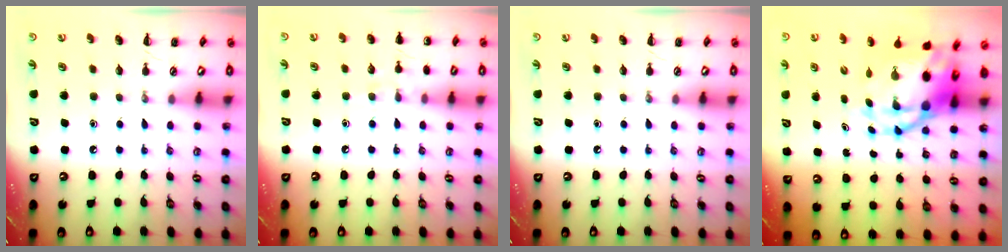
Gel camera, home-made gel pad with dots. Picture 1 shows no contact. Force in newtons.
{"total": 7.0, "press": 6.7, "slide": 2.0}
{"total": 0.0}
{"total": 11.5, "press": 11.1, "slide": 3.2}